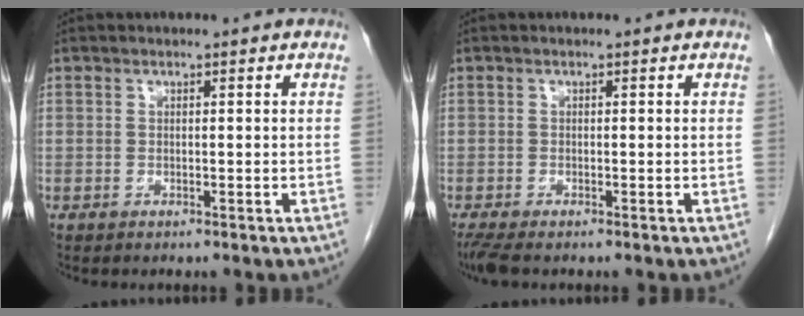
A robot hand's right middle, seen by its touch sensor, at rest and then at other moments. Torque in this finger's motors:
{"motor_torque": [0.49, -0.24, 0.13, 0.03]}